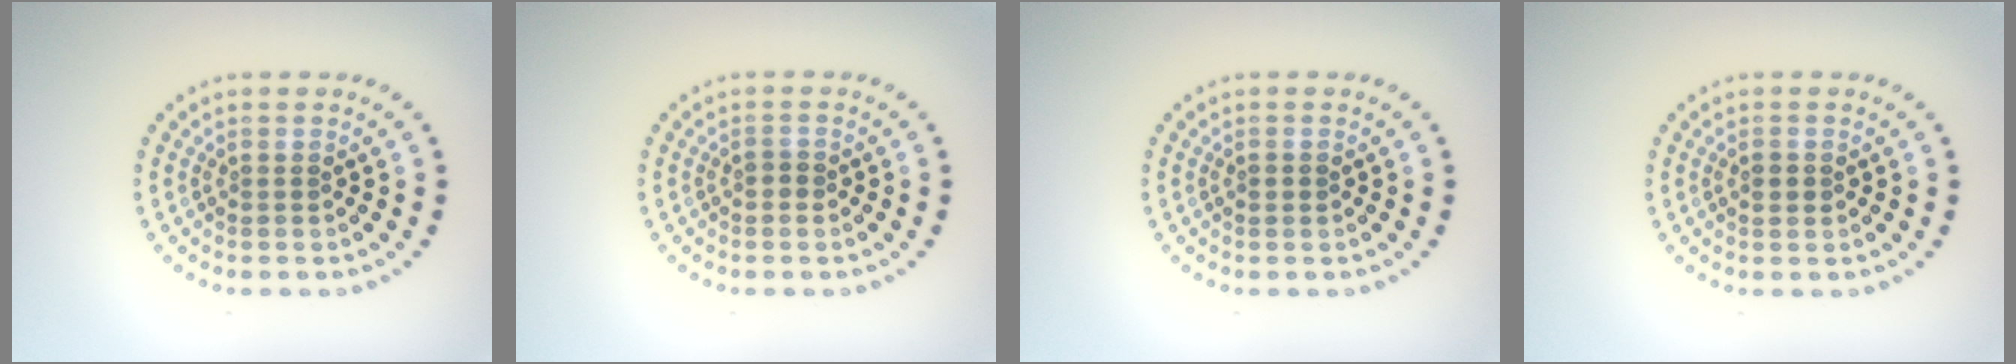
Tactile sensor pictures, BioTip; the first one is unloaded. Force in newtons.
{"total": 0.8, "press": 0.7, "slide": 0.3}
{"total": 0.9, "press": 0.9, "slide": 0.2}
{"total": 1.0, "press": 1.0, "slide": 0.1}